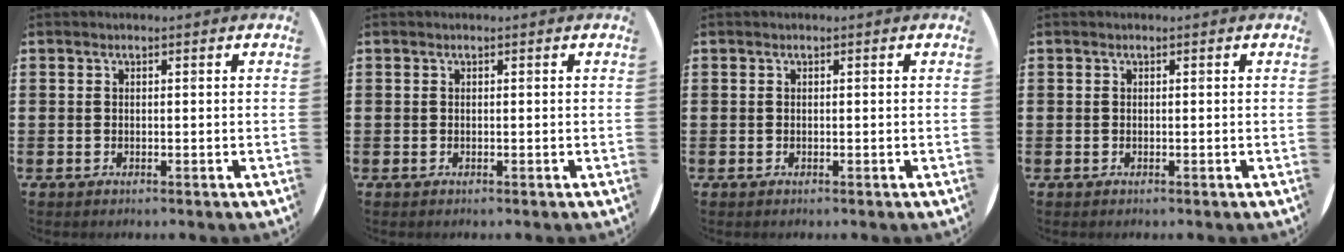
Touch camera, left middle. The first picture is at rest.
{"total": 0.0}
{"total": 0.0}
{"total": 0.0}